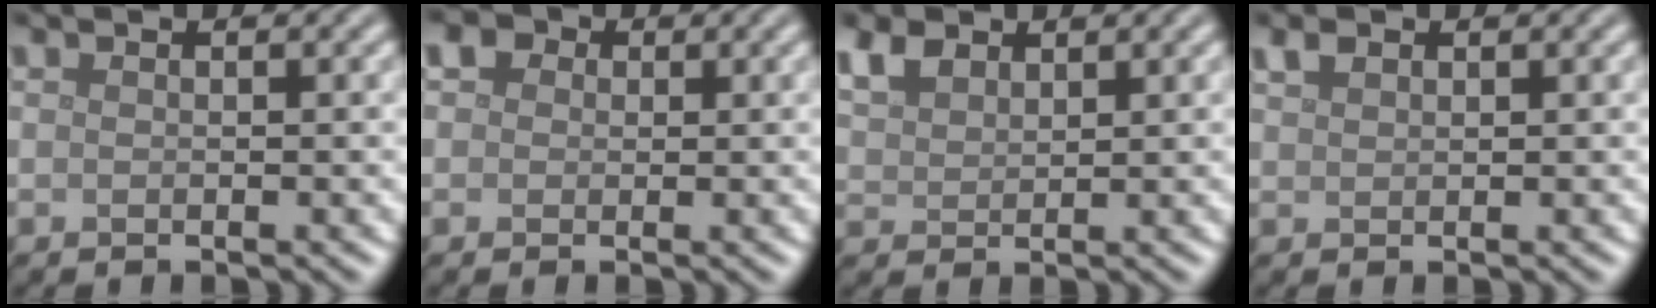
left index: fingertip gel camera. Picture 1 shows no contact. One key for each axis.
{"total": 3.4, "fx": 1.5, "fy": 2.6, "fz": 1.6, "tx": -0.019, "ty": 0.017, "tz": -0.003}
{"total": 3.0, "fx": 2.0, "fy": 1.8, "fz": 1.4, "tx": -0.040, "ty": 0.007, "tz": 0.044}
{"total": 1.3, "fx": 0.9, "fy": 0.7, "fz": 0.5, "tx": -0.011, "ty": 0.005, "tz": 0.019}